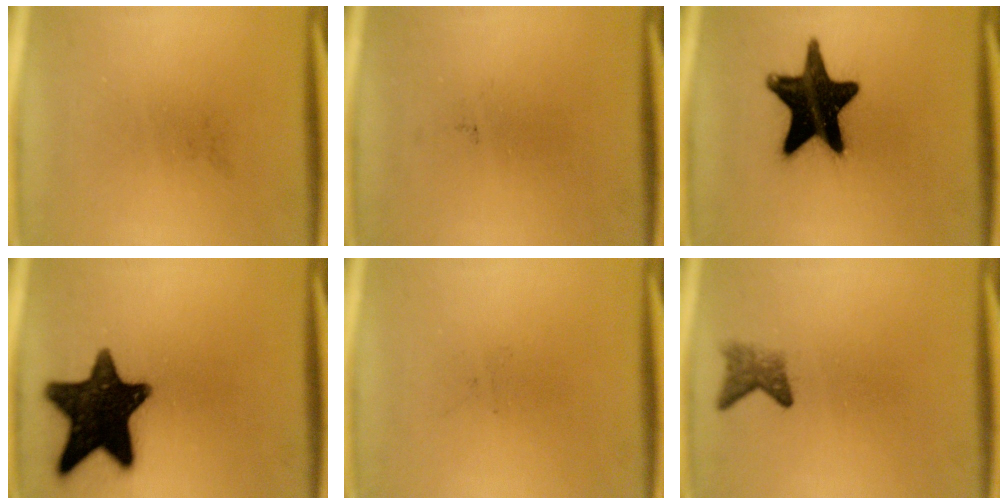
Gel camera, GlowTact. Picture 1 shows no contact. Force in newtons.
{"total": 0.0}
{"total": 18.5}
{"total": 16.9}
{"total": 0.0}
{"total": 2.4}